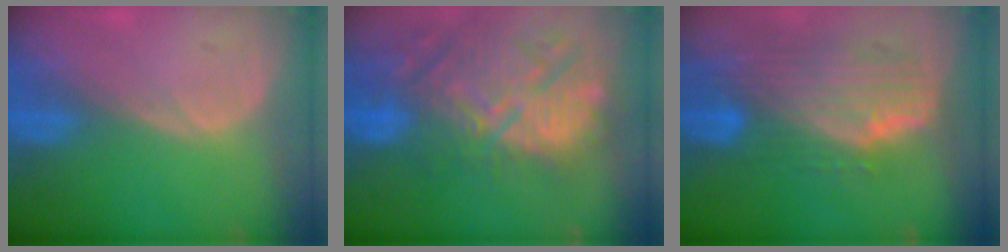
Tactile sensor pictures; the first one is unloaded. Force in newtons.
{"total": 14.0, "press": 12.5, "slide": 6.2}
{"total": 10.0, "press": 8.9, "slide": 4.6}